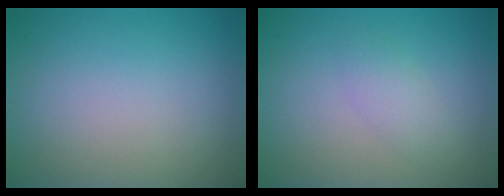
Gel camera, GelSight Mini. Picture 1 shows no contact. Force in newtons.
{"total": 1.5, "press": 1.5, "slide": 0.0}